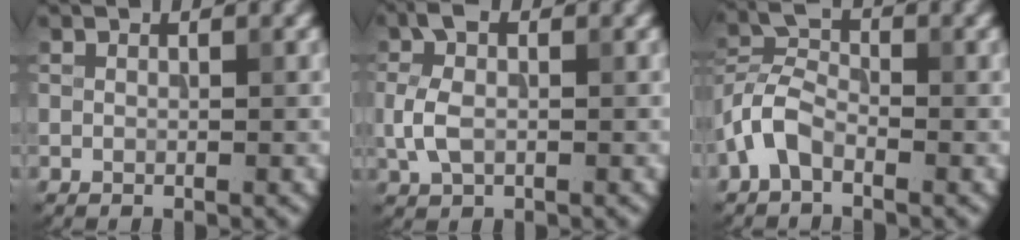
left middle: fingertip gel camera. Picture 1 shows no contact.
{"total": 3.6, "force": [-0.1, 2.3, 2.8], "torque": [-0.072, 0.007, -0.008]}
{"total": 3.8, "force": [-2.2, 1.9, 2.4], "torque": [-0.052, 0.011, -0.057]}